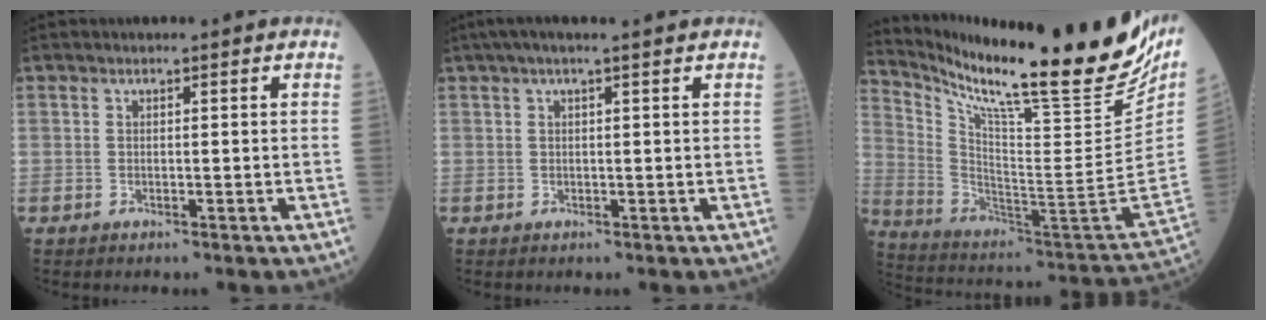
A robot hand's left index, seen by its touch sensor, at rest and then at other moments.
{"total": 4.7, "force": [3.5, -0.3, 3.1], "torque": [-0.051, 0.035, 0.055]}
{"total": 30.3, "force": [23.9, 2.4, 18.4], "torque": [-0.316, -0.081, 0.354]}